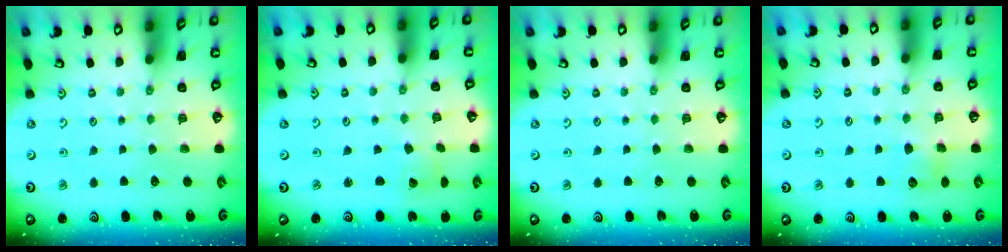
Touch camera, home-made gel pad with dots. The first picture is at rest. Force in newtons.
{"total": 2.7, "press": 2.7, "slide": 0.2}
{"total": 0.0}
{"total": 4.9, "press": 4.8, "slide": 0.6}